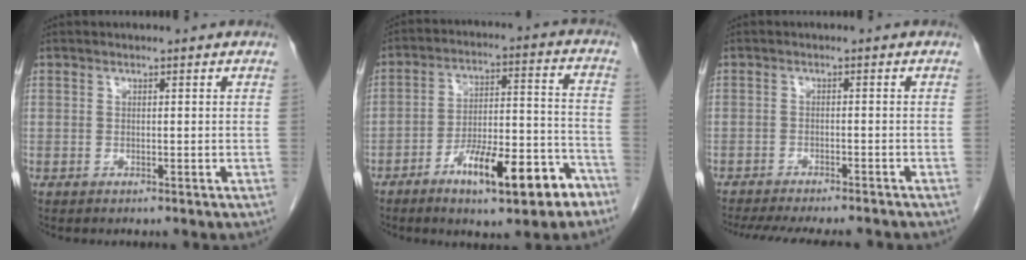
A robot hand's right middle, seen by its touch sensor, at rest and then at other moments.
{"total": 13.9, "force": [-8.3, 3.5, 10.5], "torque": [-0.161, 0.021, -0.123]}
{"total": 14.4, "force": [-12.7, 2.7, 6.2], "torque": [-0.122, -0.019, -0.168]}